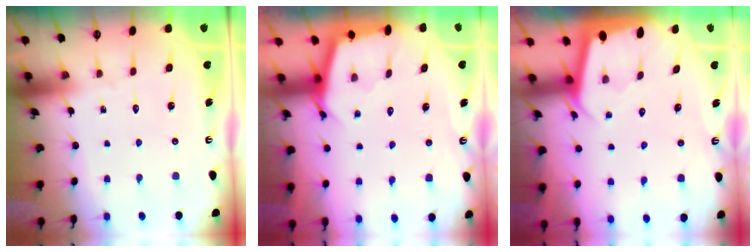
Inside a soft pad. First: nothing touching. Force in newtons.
{"total": 2.5, "press": 2.5, "slide": 0.1}
{"total": 1.8, "press": 1.8, "slide": 0.1}